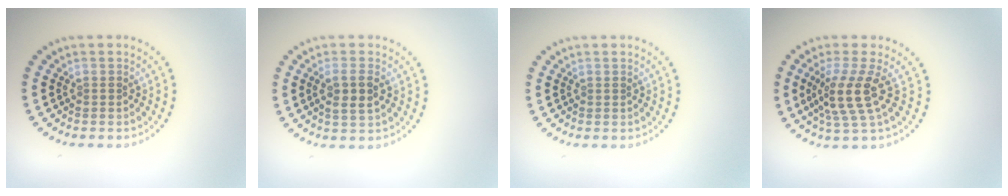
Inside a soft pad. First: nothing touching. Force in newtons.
{"total": 2.4, "press": 2.3, "slide": 0.8}
{"total": 0.0}
{"total": 4.0, "press": 2.9, "slide": 2.6}